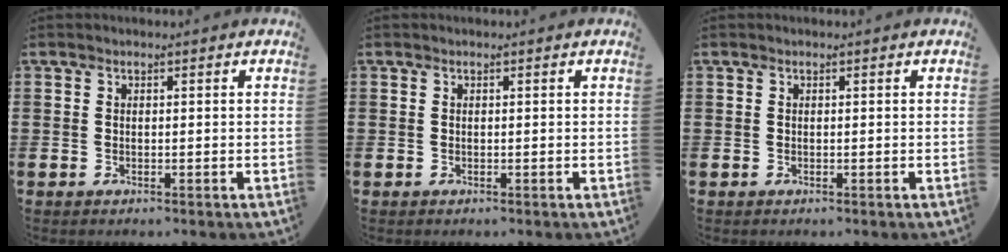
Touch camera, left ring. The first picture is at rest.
{"total": 0.0}
{"total": 0.0}